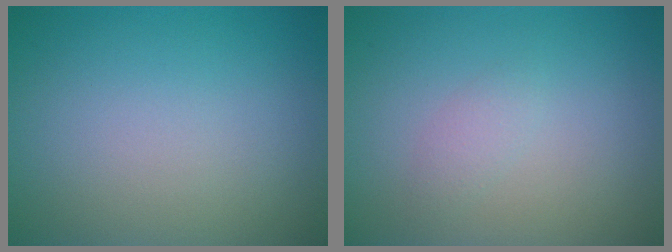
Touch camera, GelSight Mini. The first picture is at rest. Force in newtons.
{"total": 1.0, "press": 1.0, "slide": 0.0}